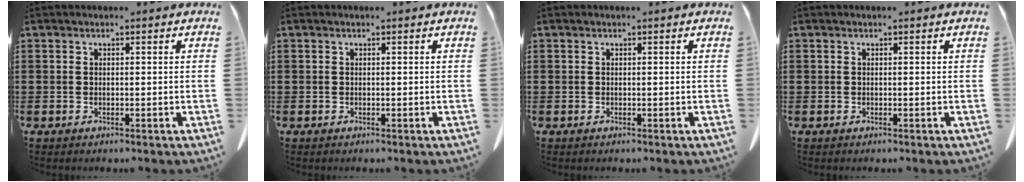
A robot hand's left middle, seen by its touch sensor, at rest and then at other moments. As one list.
[{"total": 0.0}, {"total": 0.0}, {"total": 0.0}]